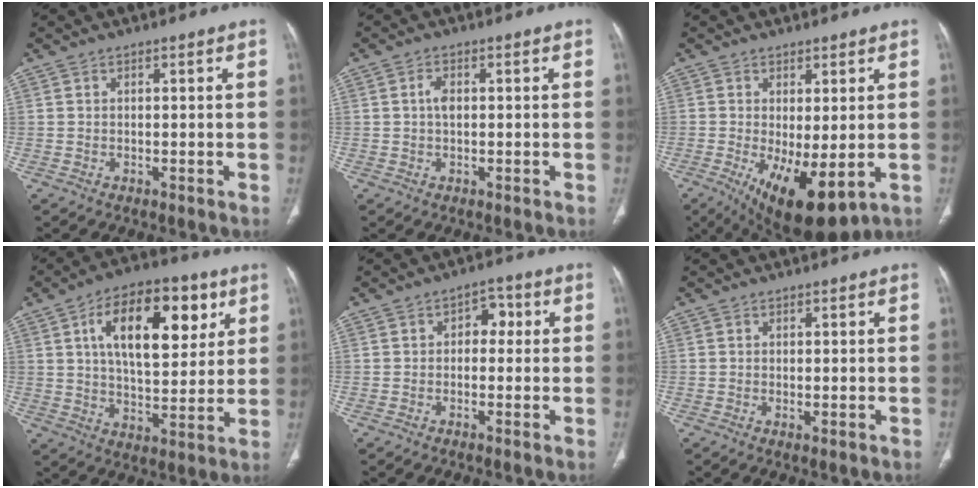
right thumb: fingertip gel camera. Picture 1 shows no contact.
{"total": 2.3, "force": [0.3, 1.3, 1.9], "torque": [-0.037, 0.005, 0.002]}
{"total": 11.8, "force": [-2.8, 4.5, 10.5], "torque": [-0.169, -0.023, -0.024]}
{"total": 19.5, "force": [7.0, 9.9, 15.2], "torque": [-0.197, -0.013, 0.111]}
{"total": 4.0, "force": [0.3, 2.8, 2.8], "torque": [-0.012, 0.012, -0.007]}
{"total": 0.9, "force": [-0.2, 0.3, 0.8], "torque": [-0.020, -0.006, -0.002]}